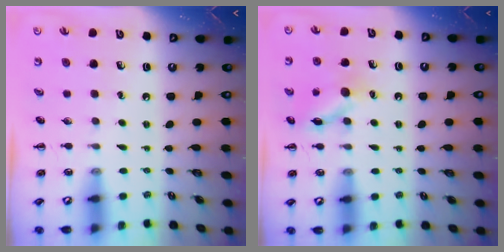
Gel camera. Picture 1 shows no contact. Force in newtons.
{"total": 12.0, "press": 12.0, "slide": 0.6}